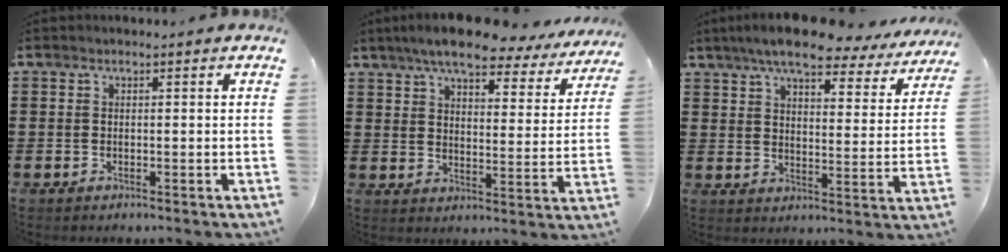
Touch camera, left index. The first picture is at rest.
{"total": 7.9, "force": [6.9, 1.2, 3.7], "torque": [-0.083, -0.034, 0.117]}
{"total": 8.3, "force": [7.2, 1.2, 4.0], "torque": [-0.089, -0.036, 0.123]}